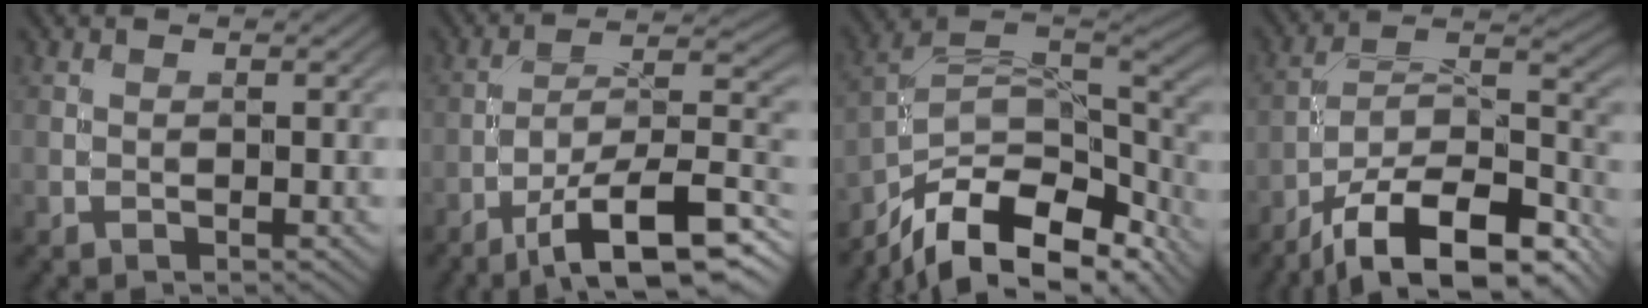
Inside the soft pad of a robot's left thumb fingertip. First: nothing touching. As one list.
[{"total": 13.3, "force": [-7.7, 4.0, 10.1], "torque": [-0.169, -0.004, -0.135]}, {"total": 15.8, "force": [-10.0, 7.6, 9.5], "torque": [-0.193, -0.024, -0.165]}, {"total": 16.7, "force": [-12.3, 6.2, 9.5], "torque": [-0.170, -0.023, -0.185]}]